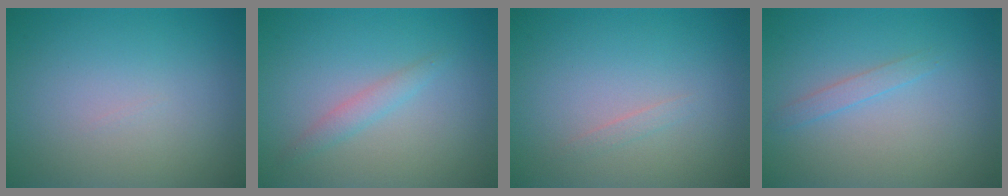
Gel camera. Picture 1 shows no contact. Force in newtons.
{"total": 1.4, "press": 1.4, "slide": 0.1}
{"total": 0.6, "press": 0.6, "slide": 0.0}
{"total": 1.1, "press": 1.1, "slide": 0.1}